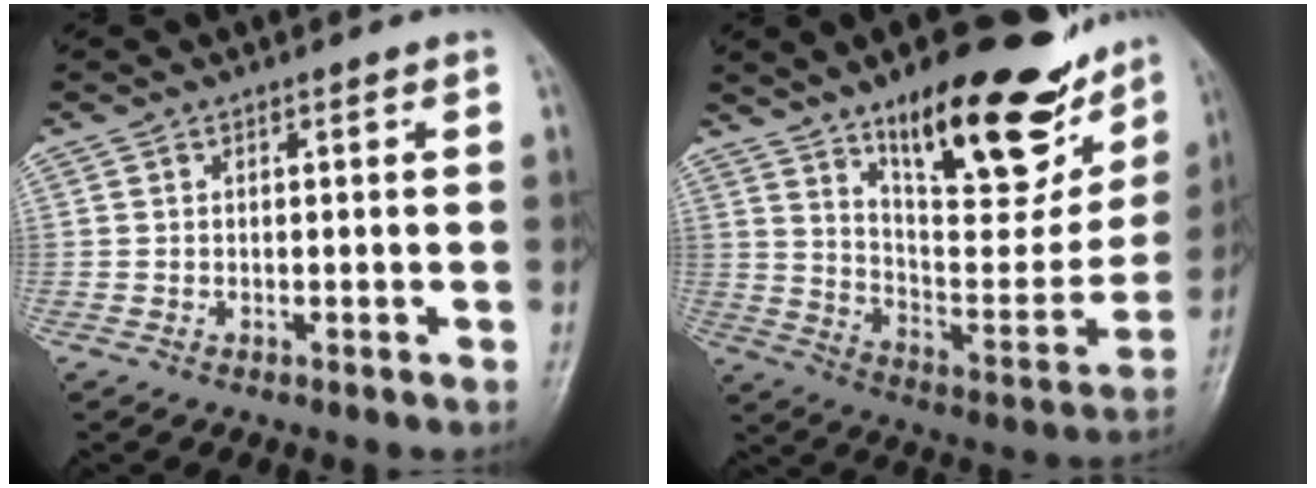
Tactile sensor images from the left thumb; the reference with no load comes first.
{"total": 28.2, "force": [17.2, 10.4, 19.8], "torque": [-0.234, -0.069, 0.265]}